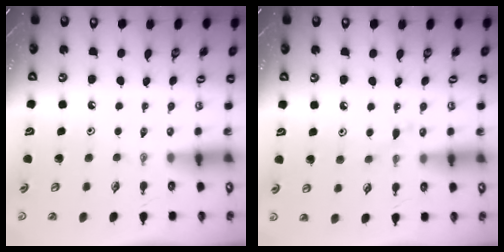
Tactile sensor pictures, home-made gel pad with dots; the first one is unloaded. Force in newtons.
{"total": 5.9, "press": 5.9, "slide": 0.6}